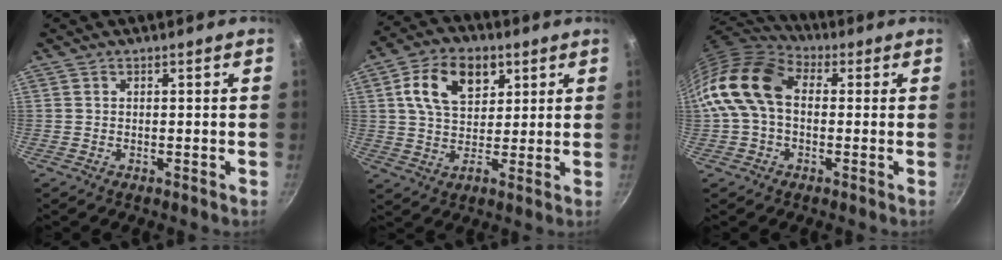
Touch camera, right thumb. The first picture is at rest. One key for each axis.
{"total": 12.0, "fx": 4.2, "fy": 8.1, "fz": 7.8, "tx": -0.106, "ty": 0.001, "tz": 0.063}
{"total": 15.3, "fx": 1.1, "fy": 10.6, "fz": 11.0, "tx": -0.194, "ty": 0.031, "tz": 0.000}